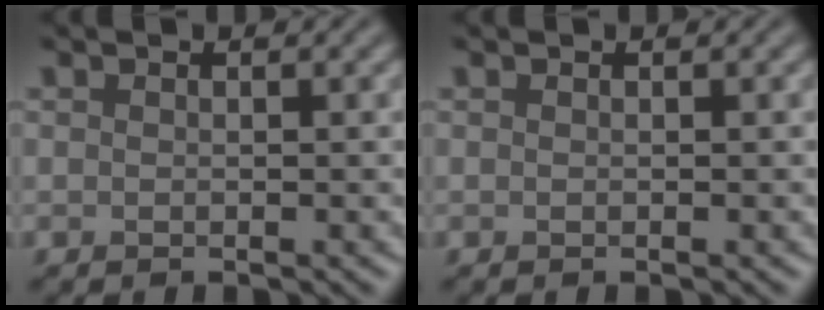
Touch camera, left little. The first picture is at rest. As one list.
[{"total": 0.0}]